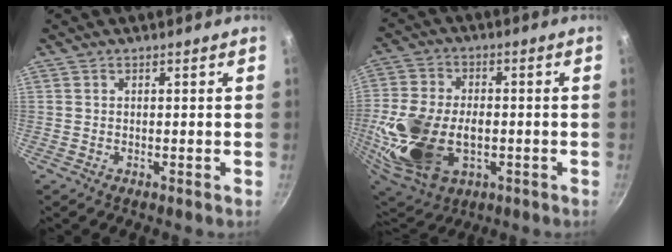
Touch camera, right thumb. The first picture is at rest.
{"total": 20.9, "force": [-3.2, 13.5, 15.6], "torque": [-0.319, 0.003, -0.047]}